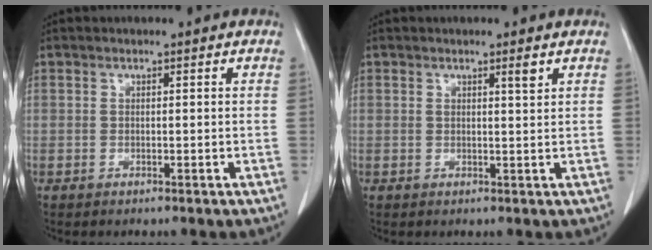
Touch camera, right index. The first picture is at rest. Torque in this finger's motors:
{"motor_torque": [0.08, 0.11, 0.04, 0.00]}